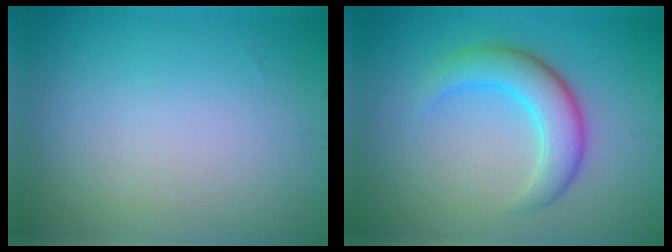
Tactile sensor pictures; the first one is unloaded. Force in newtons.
{"total": 4.3, "press": 4.3, "slide": 0.2}